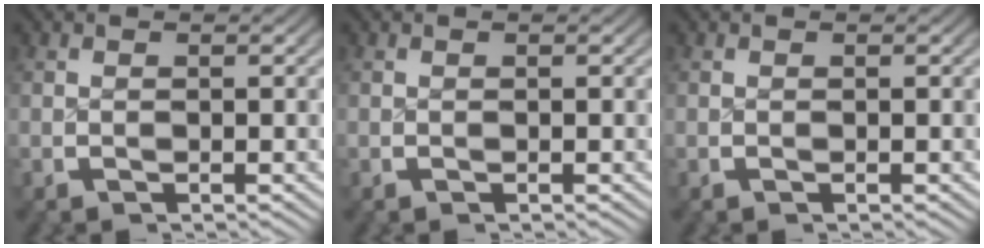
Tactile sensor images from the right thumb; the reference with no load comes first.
{"total": 0.0}
{"total": 0.0}